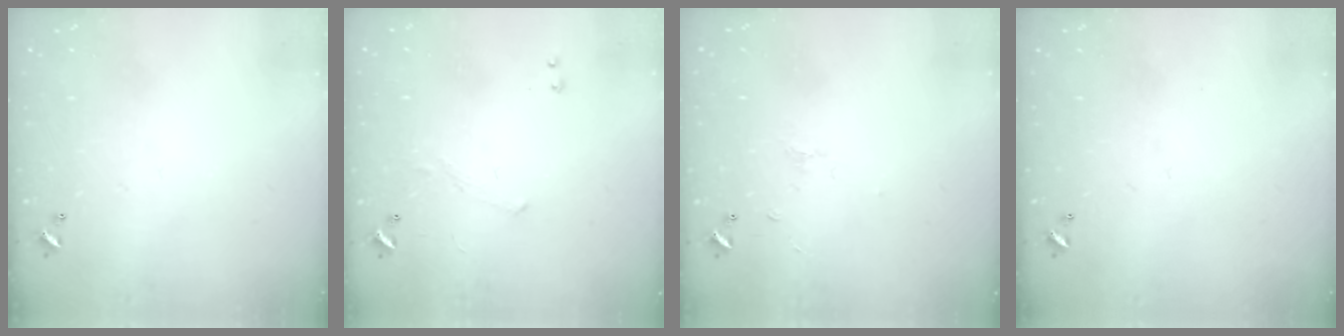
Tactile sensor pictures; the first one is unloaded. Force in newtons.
{"total": 1.2, "press": 1.1, "slide": 0.5}
{"total": 1.2, "press": 1.1, "slide": 0.6}
{"total": 0.0}